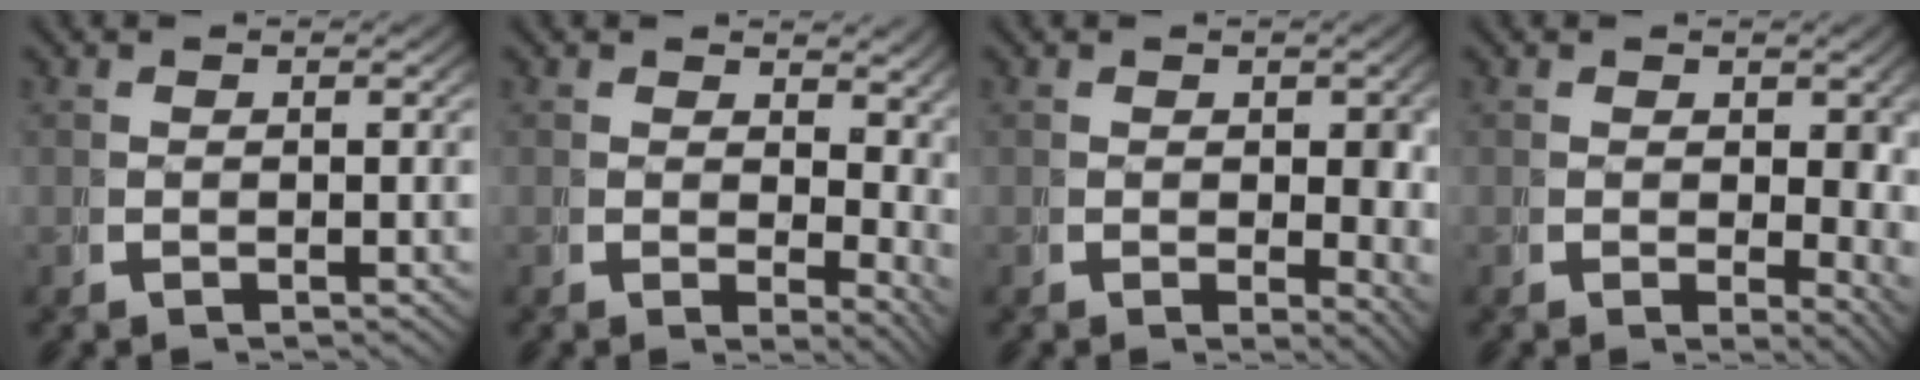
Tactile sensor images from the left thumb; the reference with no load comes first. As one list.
[{"total": 4.0, "force": [1.8, 2.4, 2.7], "torque": [-0.027, -0.018, 0.032]}, {"total": 3.3, "force": [0.3, 1.9, 2.7], "torque": [-0.039, -0.020, 0.012]}, {"total": 3.4, "force": [0.7, 2.0, 2.7], "torque": [-0.040, -0.026, 0.020]}]